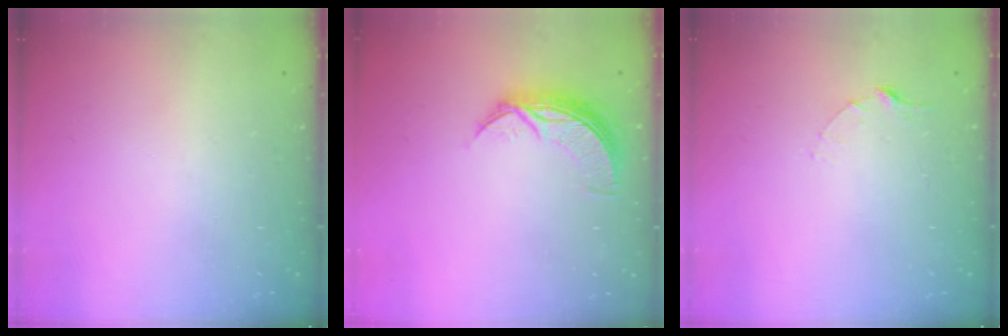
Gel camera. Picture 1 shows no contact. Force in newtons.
{"total": 8.8, "press": 8.8, "slide": 0.4}
{"total": 2.5, "press": 2.5, "slide": 0.3}